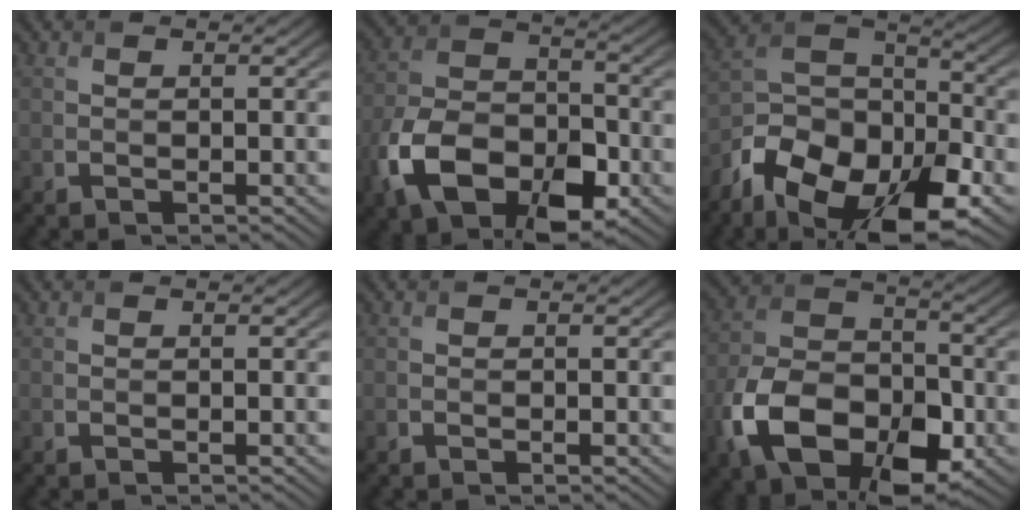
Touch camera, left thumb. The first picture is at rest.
{"total": 13.5, "force": [-6.3, 8.1, 8.8], "torque": [-0.203, -0.020, -0.121]}
{"total": 16.9, "force": [-9.7, 9.3, 10.2], "torque": [-0.222, -0.038, -0.171]}
{"total": 0.0}
{"total": 0.0}
{"total": 14.8, "force": [-6.3, 9.2, 9.7], "torque": [-0.215, -0.029, -0.123]}